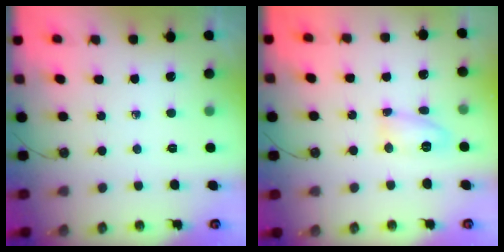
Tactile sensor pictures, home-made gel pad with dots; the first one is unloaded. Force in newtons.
{"total": 21.8, "press": 9.7, "slide": 19.6}